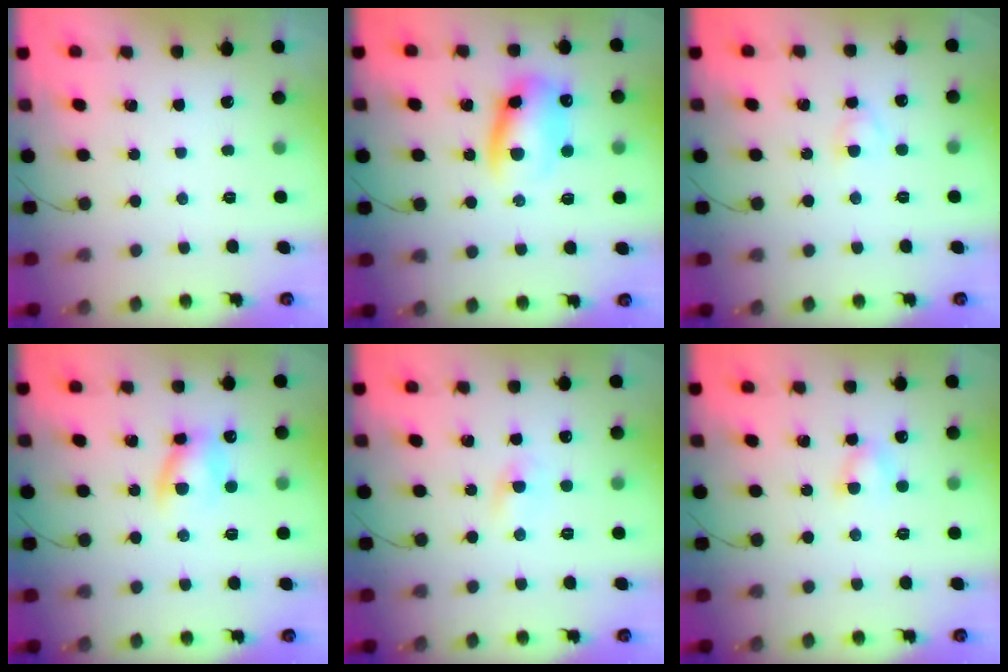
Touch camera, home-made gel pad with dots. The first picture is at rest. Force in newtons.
{"total": 10.9, "press": 10.6, "slide": 2.4}
{"total": 2.9, "press": 2.7, "slide": 1.1}
{"total": 8.4, "press": 8.2, "slide": 1.6}
{"total": 2.0, "press": 1.8, "slide": 1.0}
{"total": 3.7, "press": 3.7, "slide": 0.7}